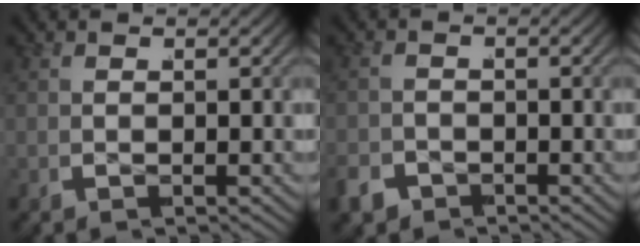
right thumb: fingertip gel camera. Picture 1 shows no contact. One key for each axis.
{"total": 2.4, "fx": -1.7, "fy": 1.7, "fz": 0.3, "tx": -0.006, "ty": 0.001, "tz": -0.032}